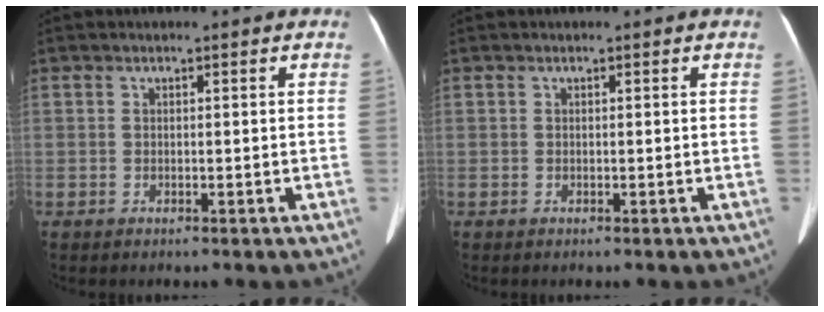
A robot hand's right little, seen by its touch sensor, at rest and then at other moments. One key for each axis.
{"total": 0.0}